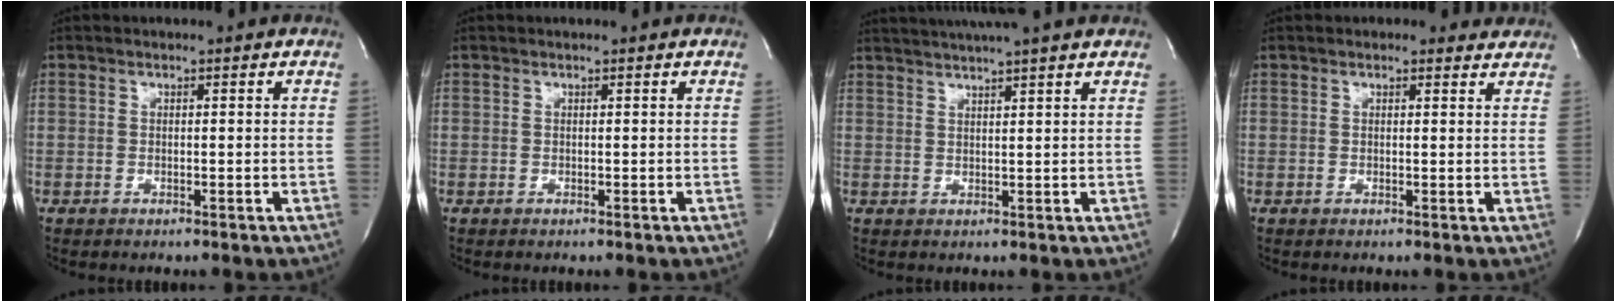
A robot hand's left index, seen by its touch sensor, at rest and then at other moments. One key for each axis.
{"total": 0.7, "fx": 0.7, "fy": 0.0, "fz": 0.2, "tx": -0.002, "ty": 0.005, "tz": 0.007}
{"total": 10.7, "fx": 9.4, "fy": -0.4, "fz": 5.2, "tx": -0.088, "ty": 0.029, "tz": 0.125}
{"total": 2.8, "fx": 2.6, "fy": 1.1, "fz": 0.1, "tx": 0.003, "ty": -0.003, "tz": 0.015}